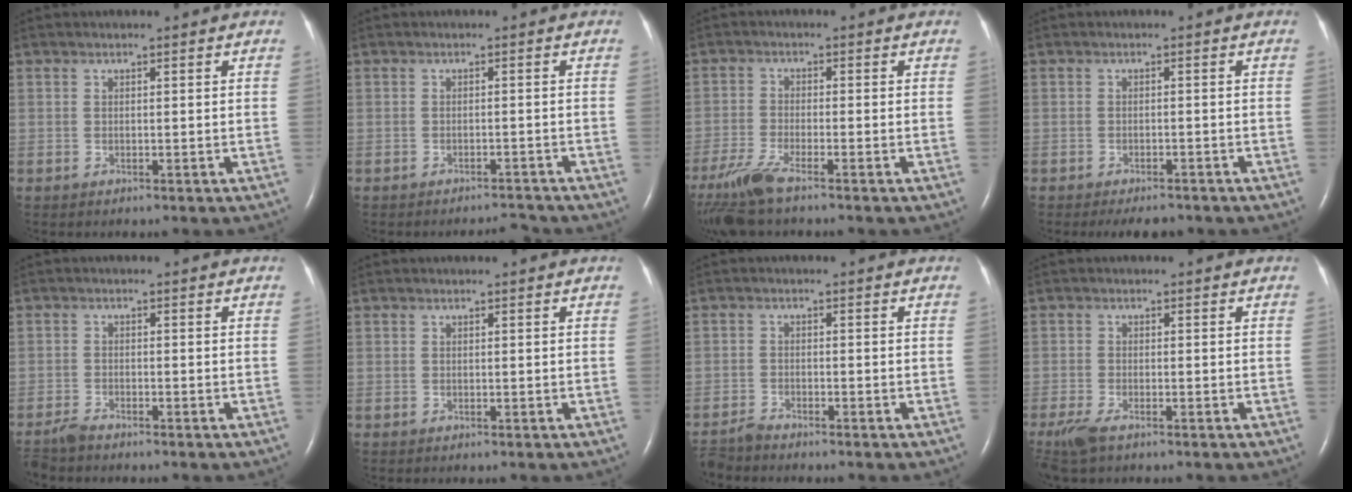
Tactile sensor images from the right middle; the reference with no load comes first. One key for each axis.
{"total": 2.2, "fx": -2.2, "fy": 0.0, "fz": 0.0, "tx": -0.001, "ty": -0.007, "tz": -0.028}
{"total": 6.8, "fx": -5.1, "fy": 0.5, "fz": 4.5, "tx": -0.100, "ty": -0.021, "tz": -0.101}
{"total": 3.9, "fx": -3.3, "fy": 1.3, "fz": 1.6, "tx": -0.019, "ty": -0.004, "tz": -0.045}
{"total": 2.5, "fx": -2.3, "fy": 0.2, "fz": 0.7, "tx": -0.022, "ty": -0.011, "tz": -0.045}
{"total": 0.0}
{"total": 2.7, "fx": -2.7, "fy": -0.2, "fz": 0.3, "tx": -0.011, "ty": -0.016, "tz": -0.052}
{"total": 4.3, "fx": -3.0, "fy": 1.1, "fz": 2.9, "tx": -0.070, "ty": -0.013, "tz": -0.054}